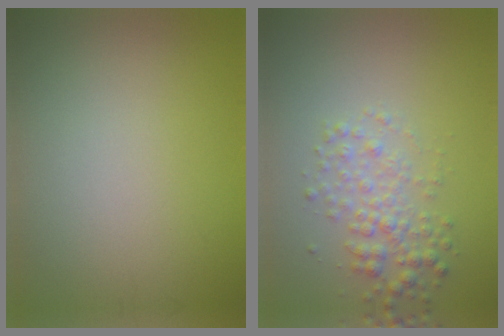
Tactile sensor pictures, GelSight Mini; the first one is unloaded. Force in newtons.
{"total": 2.7, "press": 2.7, "slide": 0.0}